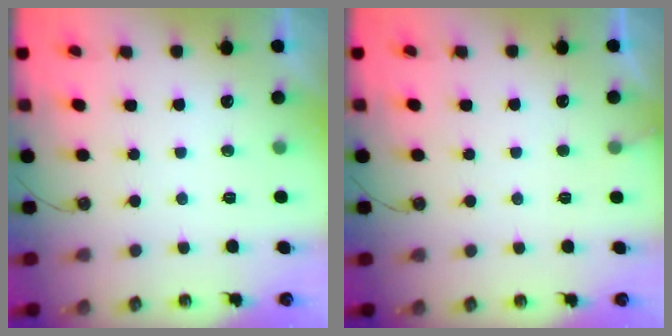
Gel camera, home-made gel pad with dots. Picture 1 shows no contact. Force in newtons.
{"total": 4.6, "press": 4.6, "slide": 0.3}